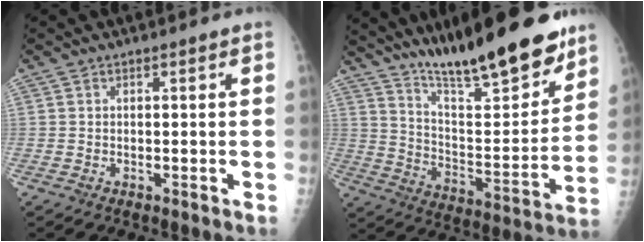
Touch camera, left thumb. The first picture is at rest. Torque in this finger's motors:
{"motor_torque": [0.74, 0.71, 1.44, -1.34, 0.09]}